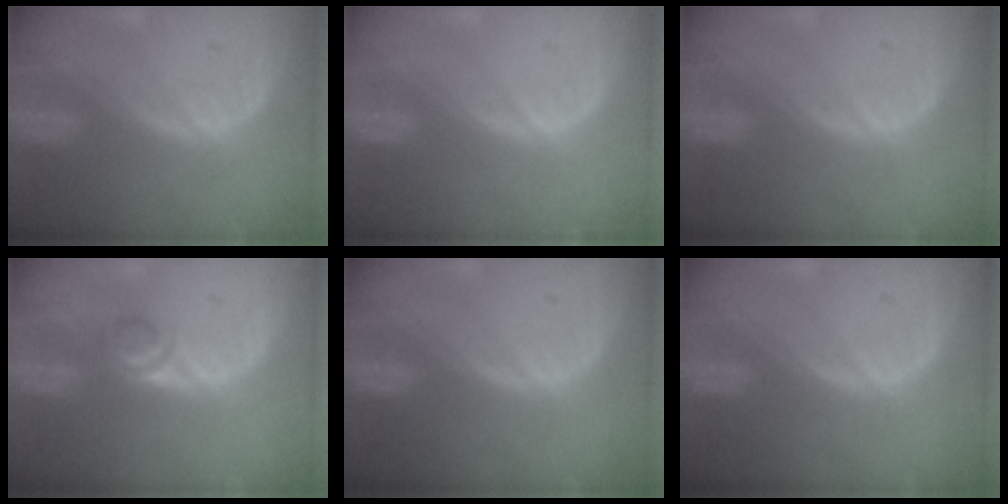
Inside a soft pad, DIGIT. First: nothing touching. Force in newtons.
{"total": 0.0}
{"total": 0.0}
{"total": 2.3, "press": 2.1, "slide": 1.0}
{"total": 0.0}
{"total": 0.0}